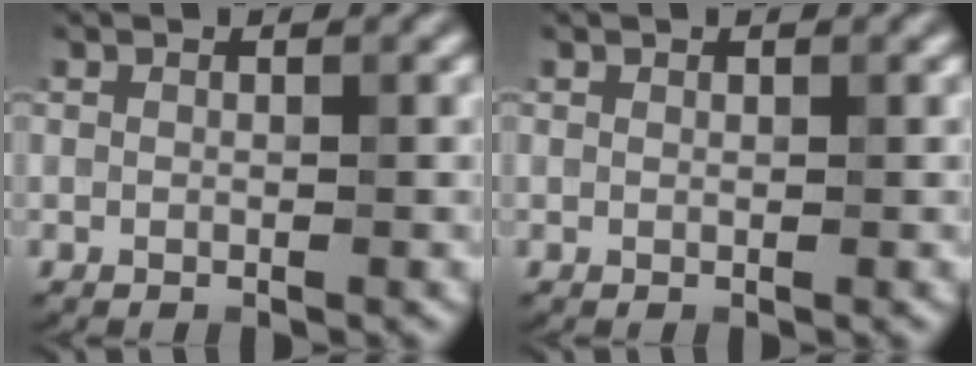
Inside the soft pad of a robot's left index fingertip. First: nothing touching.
{"total": 0.0}